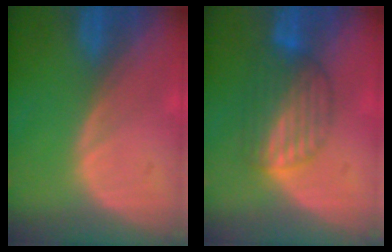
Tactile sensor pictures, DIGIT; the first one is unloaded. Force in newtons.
{"total": 6.4, "press": 6.3, "slide": 1.2}